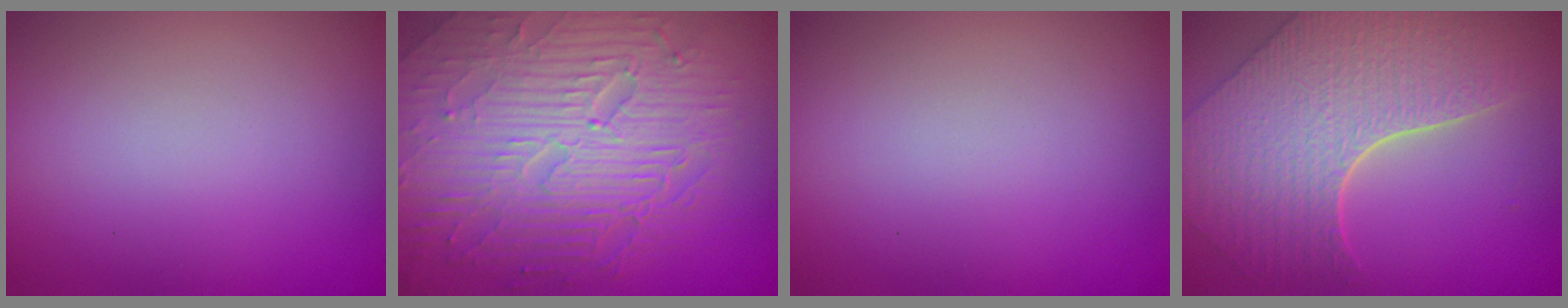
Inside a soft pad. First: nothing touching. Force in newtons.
{"total": 10.1, "press": 6.5, "slide": 7.7}
{"total": 0.0}
{"total": 8.5, "press": 6.1, "slide": 5.8}